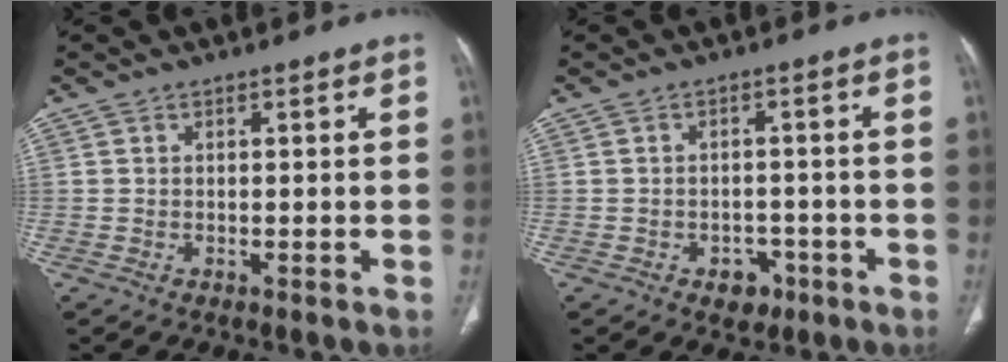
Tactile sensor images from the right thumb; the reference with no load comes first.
{"total": 4.1, "force": [-2.2, 3.0, 1.7], "torque": [-0.003, 0.018, -0.023]}